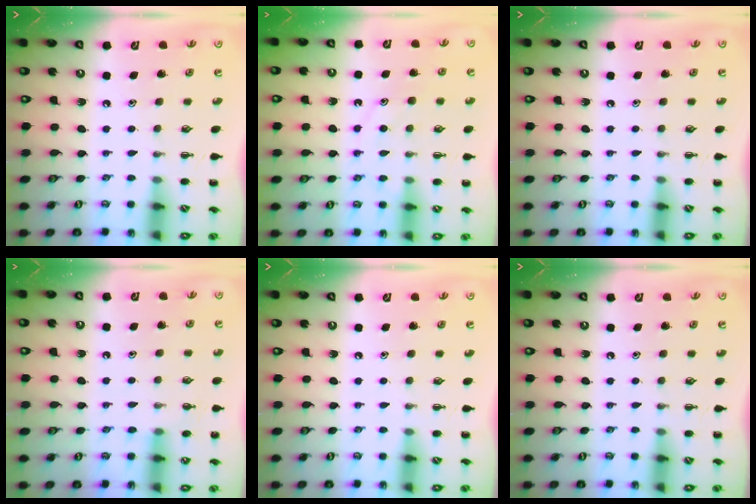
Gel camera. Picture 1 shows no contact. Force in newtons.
{"total": 10.8, "press": 10.8, "slide": 0.7}
{"total": 0.0}
{"total": 6.8, "press": 6.5, "slide": 1.7}
{"total": 0.0}
{"total": 0.0}